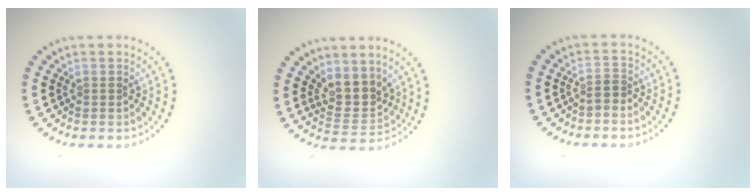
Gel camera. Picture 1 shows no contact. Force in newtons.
{"total": 3.5, "press": 3.0, "slide": 1.8}
{"total": 0.9, "press": 0.7, "slide": 0.6}